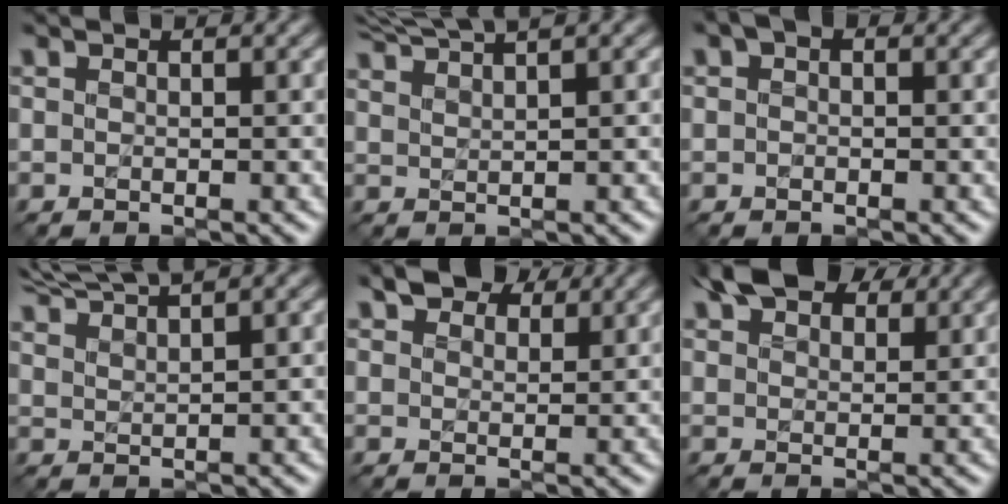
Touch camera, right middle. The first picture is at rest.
{"total": 4.9, "force": [4.5, 0.3, 1.9], "torque": [-0.031, 0.017, 0.061]}
{"total": 1.0, "force": [0.5, 0.6, 0.7], "torque": [-0.016, -0.003, -0.003]}
{"total": 5.0, "force": [4.8, 0.1, 1.6], "torque": [-0.028, 0.016, 0.069]}
{"total": 3.6, "force": [3.1, 1.5, 0.8], "torque": [-0.018, 0.007, 0.050]}
{"total": 5.4, "force": [4.4, 2.3, 2.1], "torque": [-0.034, 0.015, 0.072]}